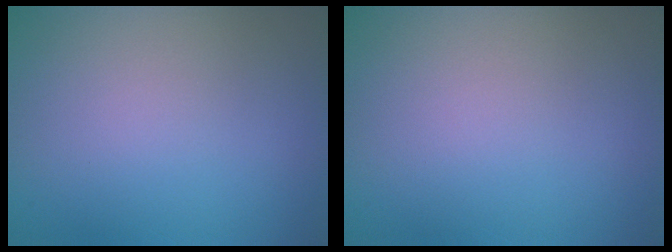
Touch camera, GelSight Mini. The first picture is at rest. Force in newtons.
{"total": 0.0}